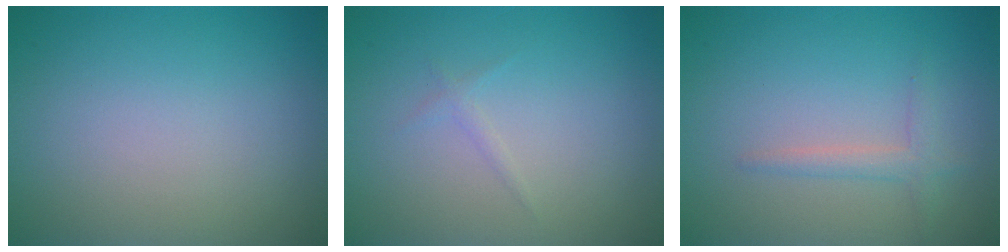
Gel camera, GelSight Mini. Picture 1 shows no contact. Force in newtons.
{"total": 1.2, "press": 1.2, "slide": 0.2}
{"total": 1.6, "press": 1.6, "slide": 0.1}